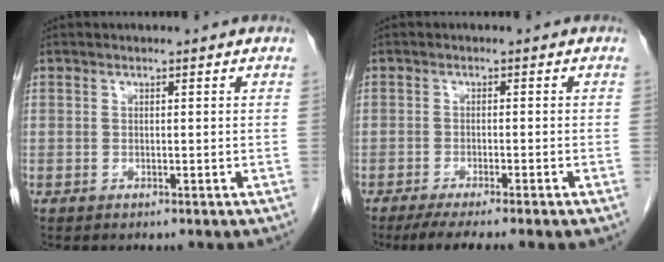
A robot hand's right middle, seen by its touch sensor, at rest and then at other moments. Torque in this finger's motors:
{"motor_torque": [0.90, -0.80, 0.08, 0.06]}